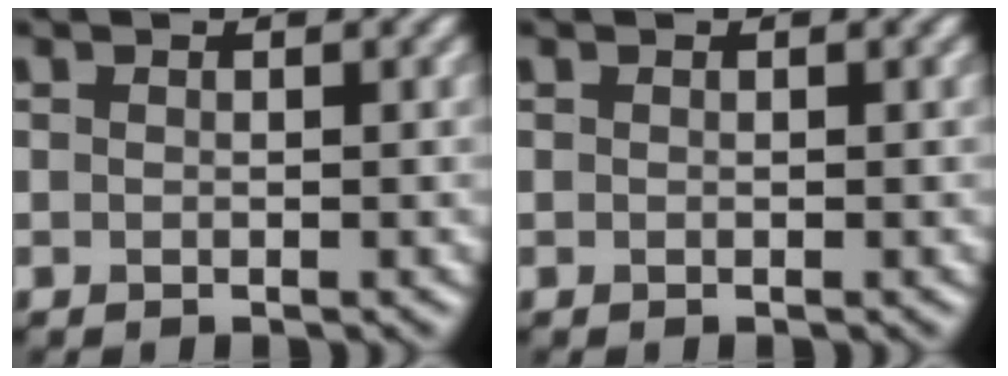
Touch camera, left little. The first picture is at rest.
{"total": 0.0}